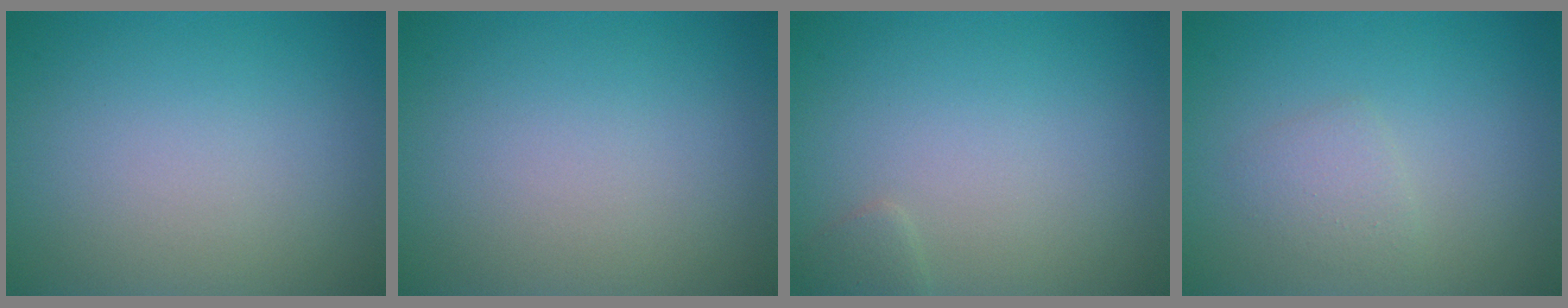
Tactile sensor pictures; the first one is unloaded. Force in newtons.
{"total": 0.0}
{"total": 0.8, "press": 0.8, "slide": 0.0}
{"total": 1.5, "press": 1.5, "slide": 0.0}